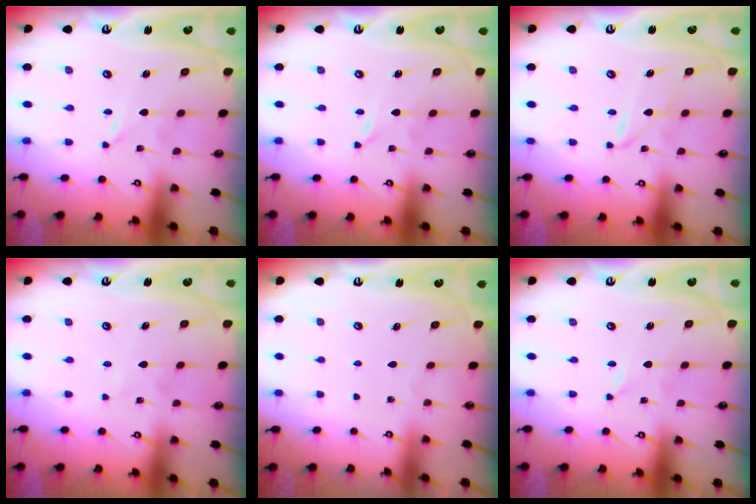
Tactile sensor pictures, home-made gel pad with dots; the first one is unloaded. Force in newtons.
{"total": 0.0}
{"total": 2.5, "press": 2.5, "slide": 0.3}
{"total": 3.1, "press": 3.1, "slide": 0.4}
{"total": 0.0}
{"total": 0.0}